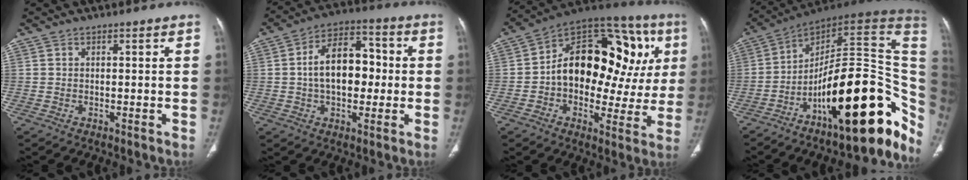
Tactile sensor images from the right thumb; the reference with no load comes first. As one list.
[{"total": 13.2, "force": [0.2, 8.2, 10.3], "torque": [-0.142, 0.031, -0.003]}, {"total": 25.2, "force": [3.5, 14.8, 20.1], "torque": [-0.240, 0.042, 0.044]}, {"total": 31.1, "force": [-9.0, 11.9, 27.3], "torque": [-0.297, 0.073, -0.129]}]